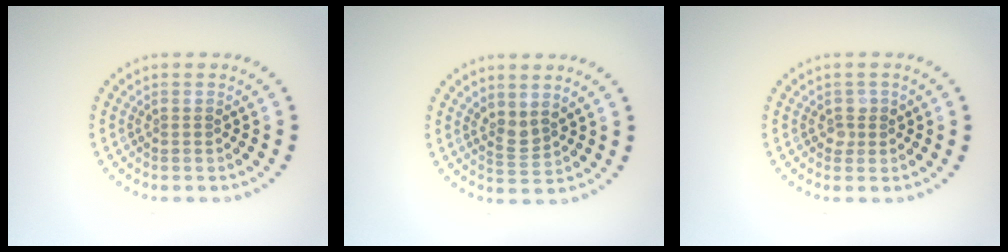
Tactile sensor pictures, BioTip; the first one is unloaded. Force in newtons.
{"total": 1.8, "press": 1.4, "slide": 1.1}
{"total": 1.2, "press": 1.1, "slide": 0.4}